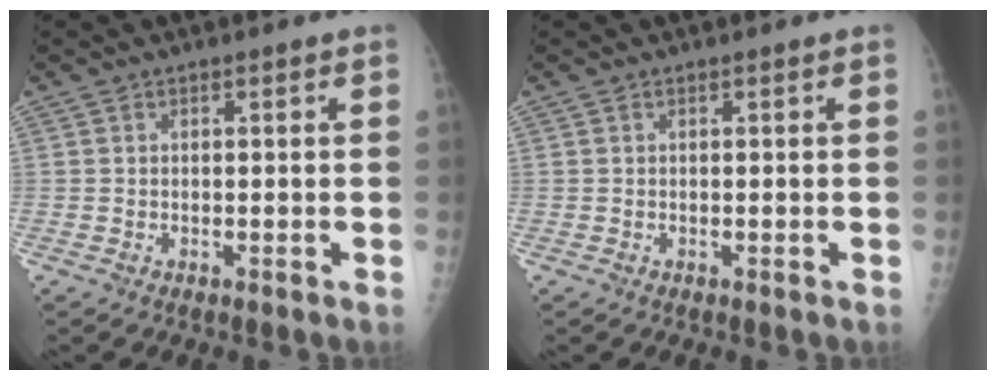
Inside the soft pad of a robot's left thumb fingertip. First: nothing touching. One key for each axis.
{"total": 0.0}